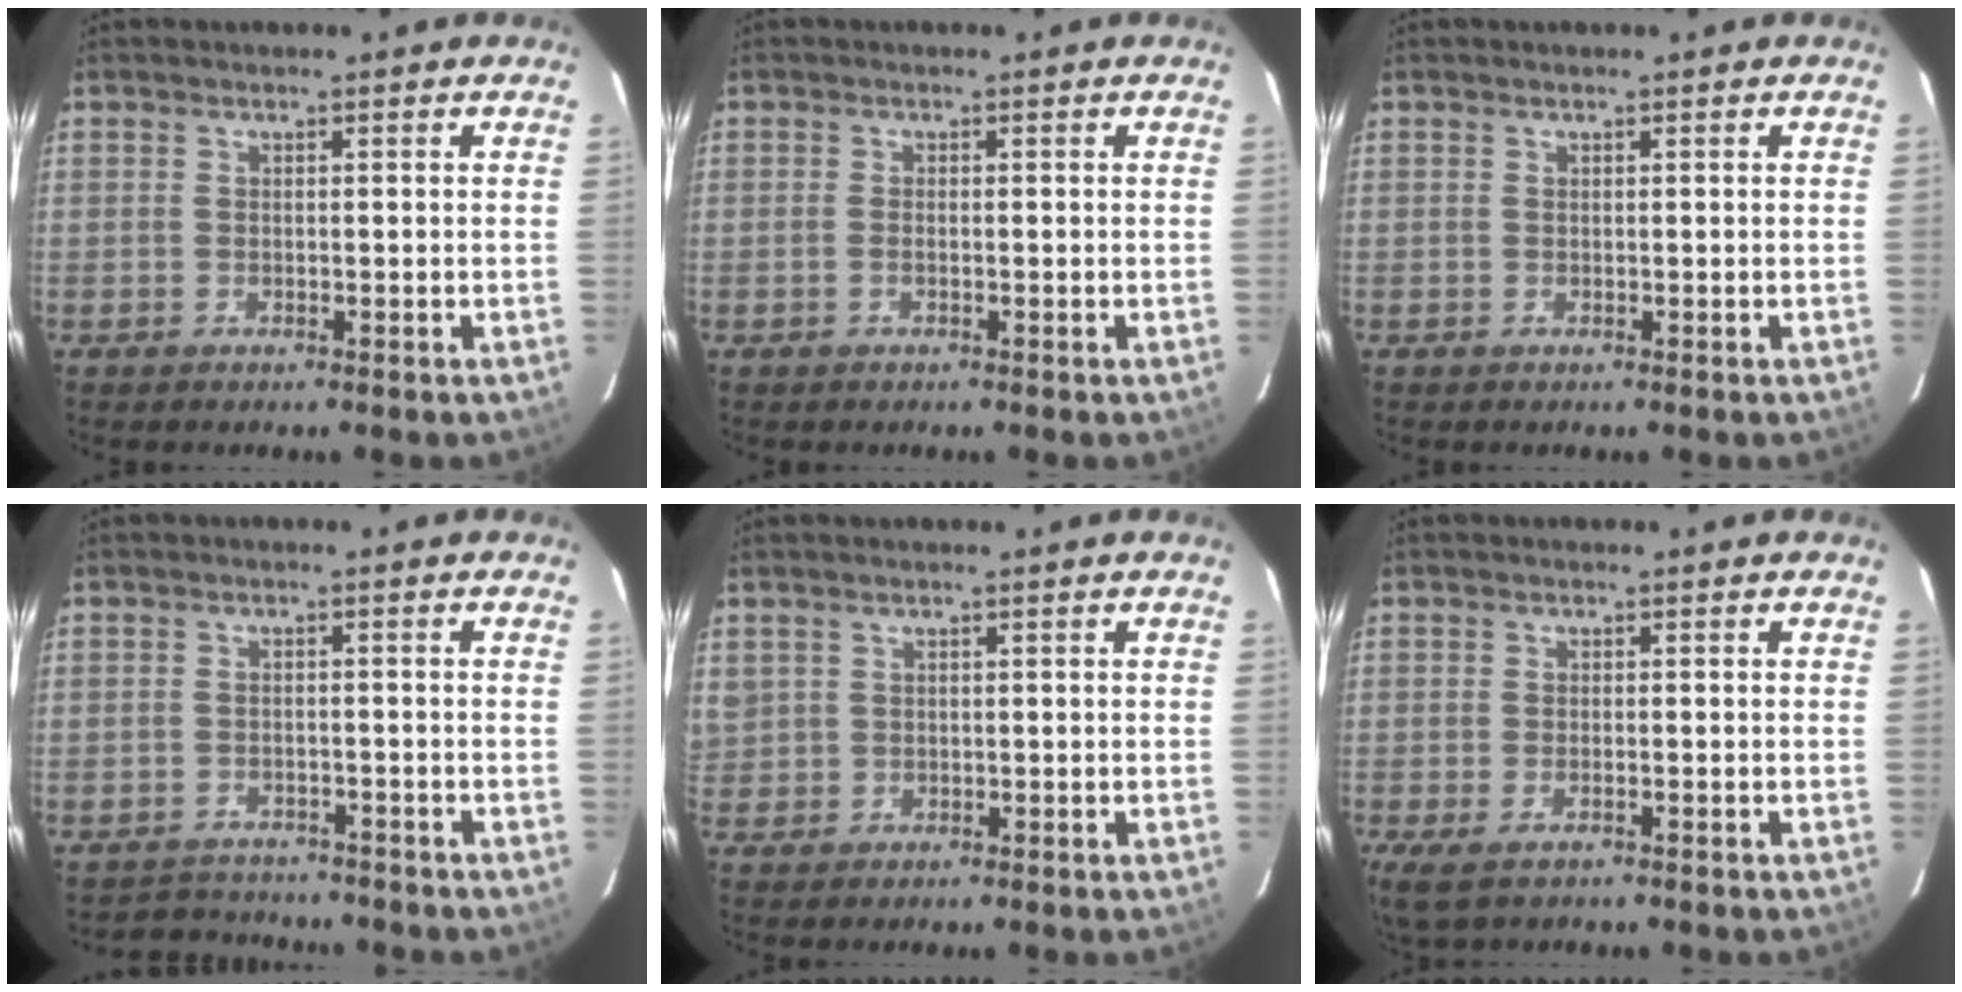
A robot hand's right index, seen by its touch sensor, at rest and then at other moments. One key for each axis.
{"total": 0.9, "fx": -0.4, "fy": 0.4, "fz": 0.6, "tx": -0.016, "ty": 0.001, "tz": -0.009}
{"total": 0.0}
{"total": 5.5, "fx": -5.1, "fy": 2.1, "fz": 0.2, "tx": -0.015, "ty": 0.008, "tz": -0.077}
{"total": 2.7, "fx": 0.8, "fy": 2.5, "fz": 0.4, "tx": 0.001, "ty": 0.005, "tz": 0.021}
{"total": 4.7, "fx": -2.7, "fy": 2.0, "fz": 3.3, "tx": -0.072, "ty": -0.018, "tz": -0.044}